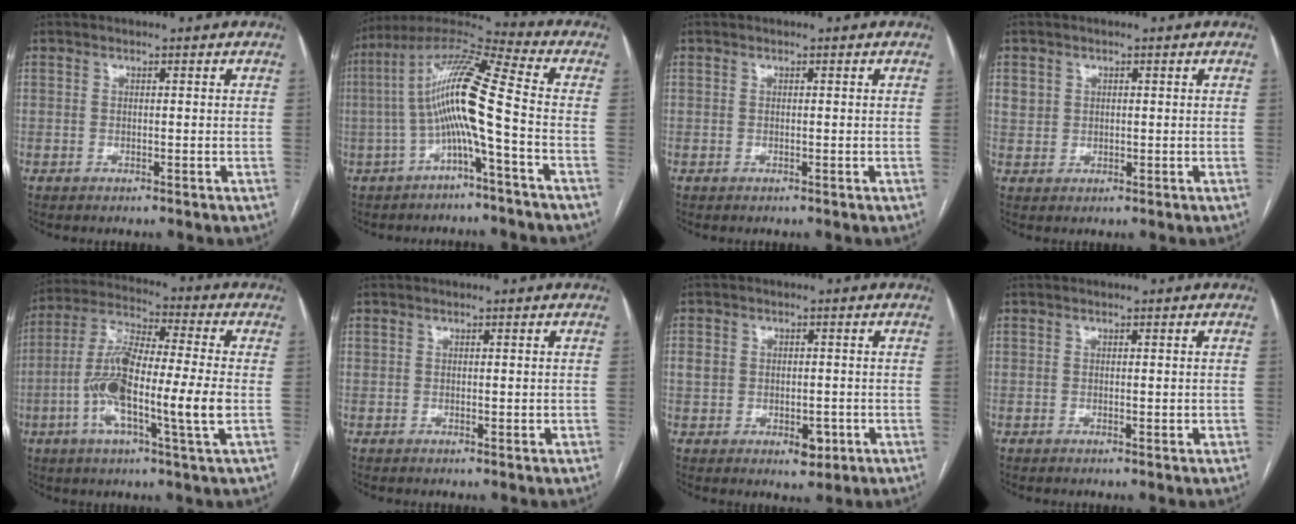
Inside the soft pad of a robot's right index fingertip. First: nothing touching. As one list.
[{"total": 12.2, "force": [-2.1, -0.1, 12.0], "torque": [-0.229, 0.032, -0.046]}, {"total": 0.0}, {"total": 2.7, "force": [1.0, 2.4, 0.5], "torque": [-0.005, 0.007, 0.021]}, {"total": 15.4, "force": [-2.9, 1.2, 15.1], "torque": [-0.293, 0.002, -0.061]}, {"total": 1.0, "force": [0.1, 0.5, 0.8], "torque": [-0.018, 0.000, 0.007]}, {"total": 5.4, "force": [-0.9, 3.9, 3.6], "torque": [-0.048, 0.009, -0.001]}, {"total": 1.0, "force": [0.0, 0.5, 0.9], "torque": [-0.017, 0.000, 0.004]}]